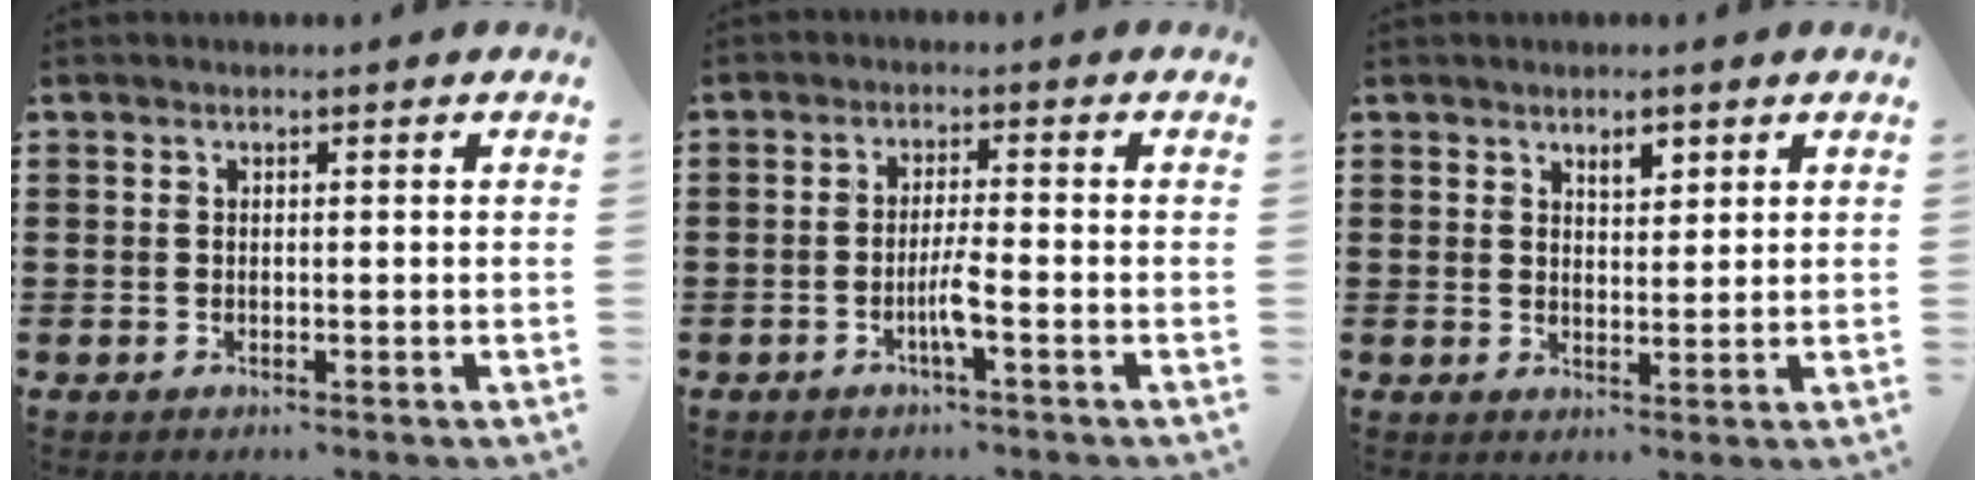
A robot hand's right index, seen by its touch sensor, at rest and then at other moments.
{"total": 3.3, "force": [-1.4, -0.1, 3.0], "torque": [-0.060, -0.005, -0.030]}
{"total": 2.6, "force": [1.8, 1.2, 1.4], "torque": [-0.023, 0.002, 0.031]}